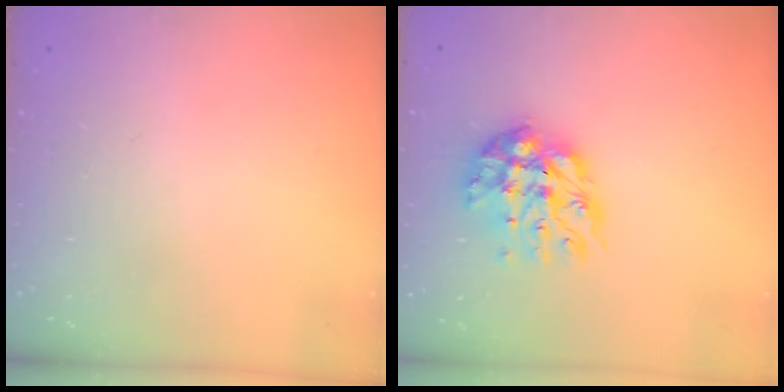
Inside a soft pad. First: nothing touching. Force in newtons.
{"total": 11.5, "press": 11.5, "slide": 1.2}